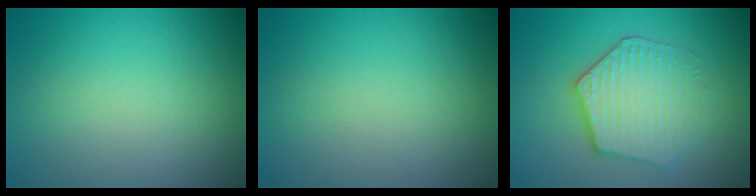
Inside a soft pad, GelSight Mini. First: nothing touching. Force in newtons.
{"total": 0.0}
{"total": 4.0, "press": 3.8, "slide": 1.2}